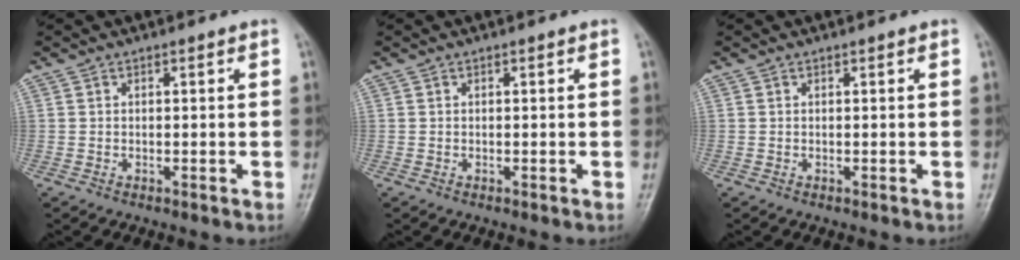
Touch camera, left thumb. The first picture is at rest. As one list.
[{"total": 0.0}, {"total": 0.0}]